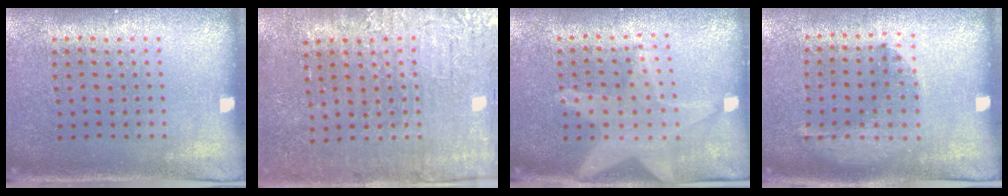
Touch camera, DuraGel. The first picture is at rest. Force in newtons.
{"total": 3.7, "press": 3.4, "slide": 1.3}
{"total": 1.9, "press": 1.6, "slide": 1.0}
{"total": 1.0, "press": 1.0, "slide": 0.2}